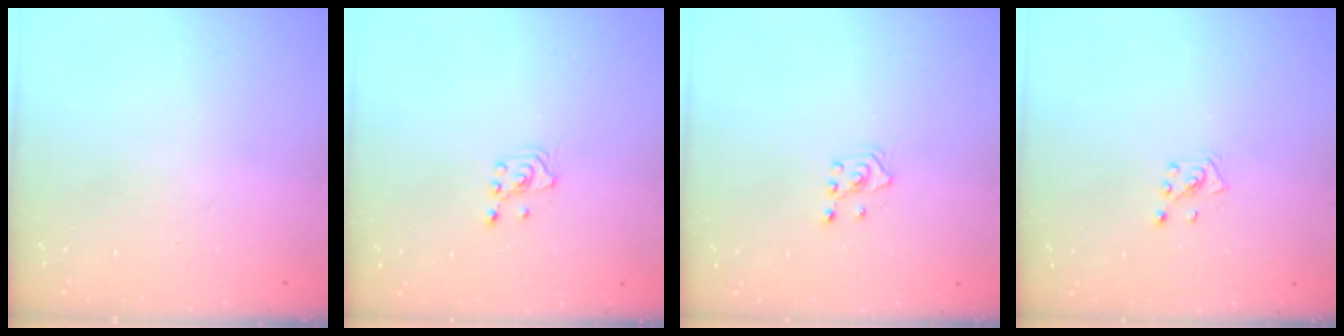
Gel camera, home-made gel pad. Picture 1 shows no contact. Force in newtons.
{"total": 2.1, "press": 2.1, "slide": 0.1}
{"total": 2.1, "press": 1.8, "slide": 0.9}
{"total": 2.1, "press": 2.0, "slide": 0.3}